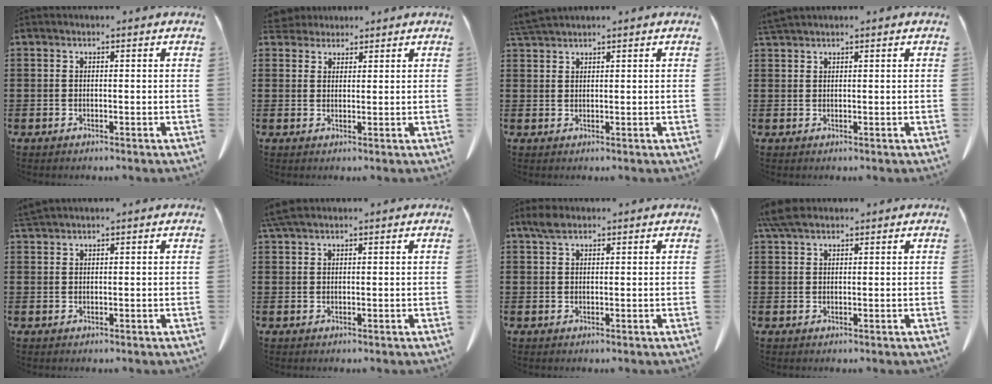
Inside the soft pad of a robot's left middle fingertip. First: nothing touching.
{"total": 2.6, "force": [2.5, 0.9, 0.2], "torque": [-0.012, -0.001, 0.048]}
{"total": 2.5, "force": [2.3, -0.1, 0.7], "torque": [-0.021, -0.003, 0.047]}
{"total": 1.6, "force": [1.5, 0.0, 0.6], "torque": [-0.016, -0.002, 0.030]}
{"total": 1.5, "force": [1.4, -0.2, 0.4], "torque": [-0.012, -0.003, 0.029]}
{"total": 2.4, "force": [1.9, 0.3, 1.4], "torque": [-0.033, 0.001, 0.036]}
{"total": 2.2, "force": [1.5, 1.0, 1.3], "torque": [-0.031, 0.003, 0.028]}
{"total": 3.7, "force": [2.8, 1.3, 2.0], "torque": [-0.049, 0.005, 0.055]}